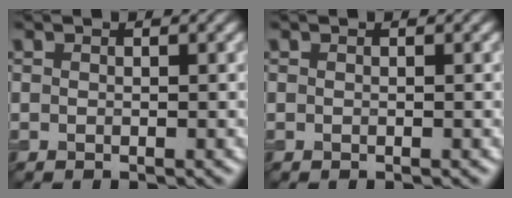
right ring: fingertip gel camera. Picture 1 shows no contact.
{"total": 0.0}